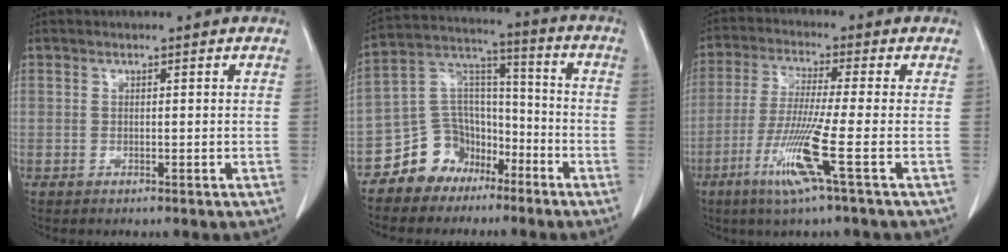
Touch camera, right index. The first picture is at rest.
{"total": 10.3, "force": [-6.7, 7.4, 2.2], "torque": [-0.041, 0.053, -0.120]}
{"total": 9.8, "force": [-4.0, -1.4, 8.8], "torque": [-0.175, -0.029, -0.086]}